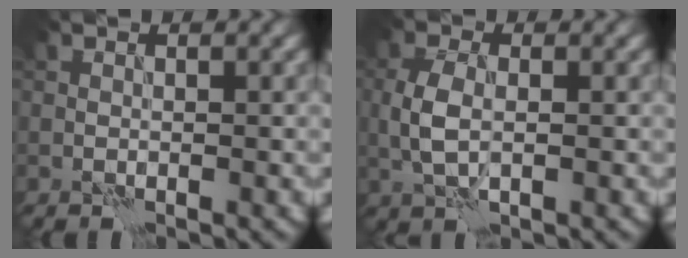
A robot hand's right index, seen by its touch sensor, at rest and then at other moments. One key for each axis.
{"total": 3.4, "fx": -0.1, "fy": 1.9, "fz": 2.7, "tx": -0.067, "ty": 0.000, "tz": -0.002}